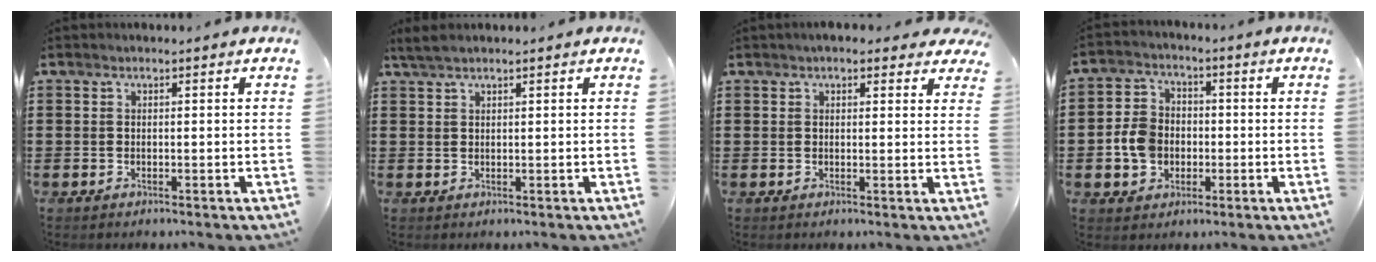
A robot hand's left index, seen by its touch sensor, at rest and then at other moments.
{"total": 1.7, "force": [1.3, 0.3, 1.1], "torque": [-0.025, 0.001, 0.024]}
{"total": 2.6, "force": [2.2, 0.9, 1.0], "torque": [-0.019, 0.001, 0.039]}
{"total": 6.2, "force": [-1.3, 5.3, 2.9], "torque": [-0.077, 0.011, -0.027]}